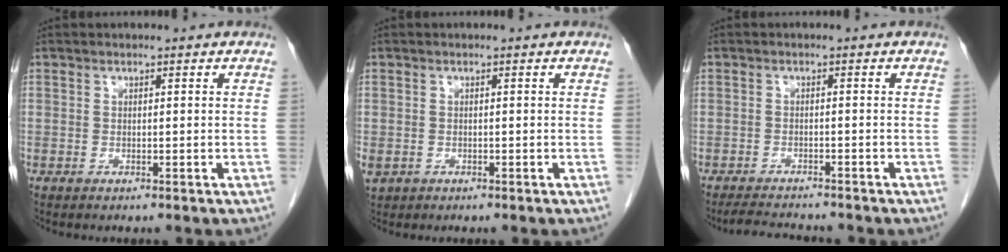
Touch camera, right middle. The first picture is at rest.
{"total": 2.2, "force": [-0.9, 1.8, 0.8], "torque": [-0.021, -0.001, -0.006]}
{"total": 4.8, "force": [-4.7, 0.4, 1.3], "torque": [-0.023, -0.015, -0.075]}